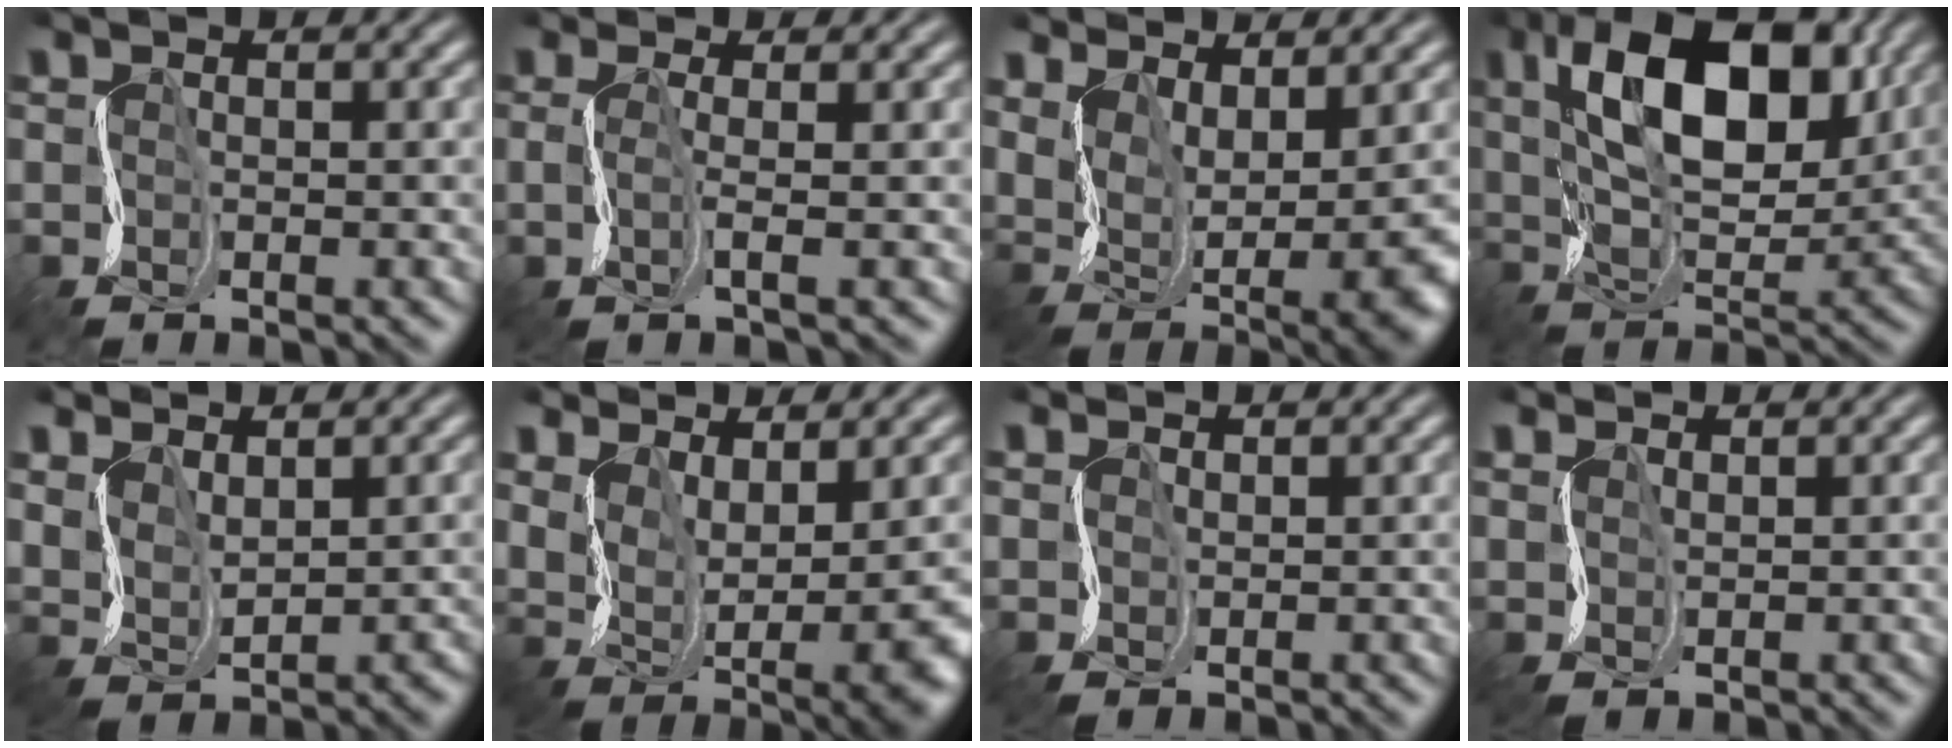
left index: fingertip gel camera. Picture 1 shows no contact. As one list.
[{"total": 1.5, "force": [0.4, 0.0, 1.4], "torque": [-0.032, -0.001, 0.006]}, {"total": 7.0, "force": [2.4, 3.1, 5.8], "torque": [-0.121, -0.015, 0.058]}, {"total": 12.5, "force": [5.4, 6.2, 9.5], "torque": [-0.160, 0.009, 0.091]}, {"total": 2.6, "force": [2.1, 1.3, 0.8], "torque": [-0.030, -0.002, 0.050]}, {"total": 6.2, "force": [1.9, 2.6, 5.4], "torque": [-0.109, -0.015, 0.047]}, {"total": 1.1, "force": [1.0, 0.3, -0.4], "torque": [0.004, 0.004, 0.021]}, {"total": 1.5, "force": [1.4, 0.1, -0.4], "torque": [0.003, 0.003, 0.034]}]